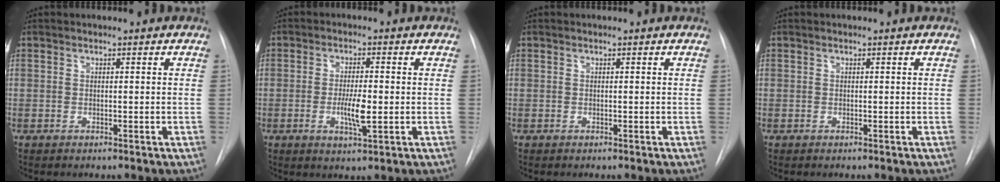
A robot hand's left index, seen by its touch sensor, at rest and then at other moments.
{"total": 5.0, "force": [-1.7, 0.8, 4.6], "torque": [-0.088, -0.012, -0.024]}
{"total": 0.0}
{"total": 0.0}